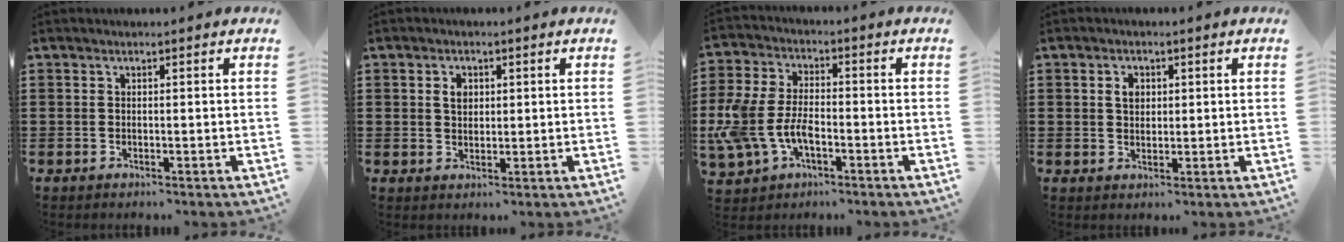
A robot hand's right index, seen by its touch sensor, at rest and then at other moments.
{"total": 2.5, "force": [0.7, 1.8, 1.7], "torque": [-0.038, 0.010, 0.011]}
{"total": 8.0, "force": [-2.9, 4.6, 5.8], "torque": [-0.165, -0.006, -0.066]}
{"total": 2.6, "force": [0.7, 1.8, 1.7], "torque": [-0.039, 0.011, 0.011]}